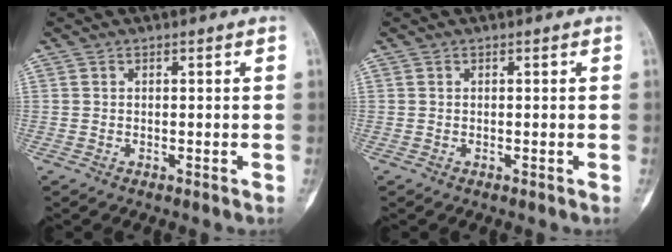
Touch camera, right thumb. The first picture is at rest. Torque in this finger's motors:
{"motor_torque": [-0.01, 0.01, 0.00, 0.00, 0.00]}